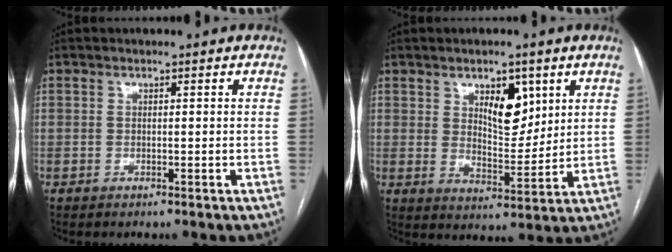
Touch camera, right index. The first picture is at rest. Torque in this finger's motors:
{"motor_torque": [0.16, 0.27, 0.23, 0.05]}